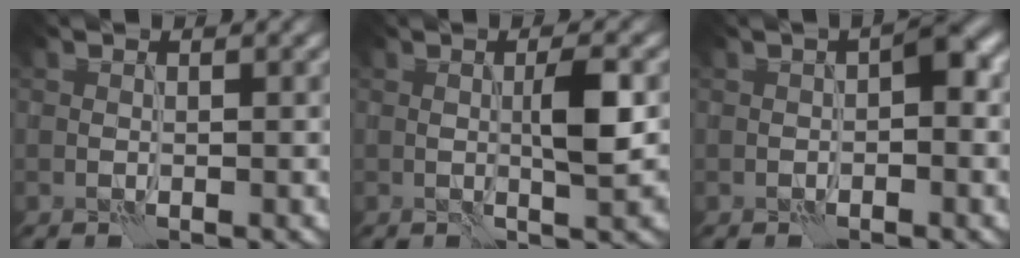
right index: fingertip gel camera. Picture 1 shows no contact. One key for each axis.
{"total": 3.6, "fx": 0.0, "fy": 0.4, "fz": 3.6, "tx": -0.062, "ty": 0.005, "tz": 0.000}
{"total": 2.4, "fx": -0.4, "fy": 0.9, "fz": 2.2, "tx": -0.024, "ty": 0.010, "tz": -0.011}